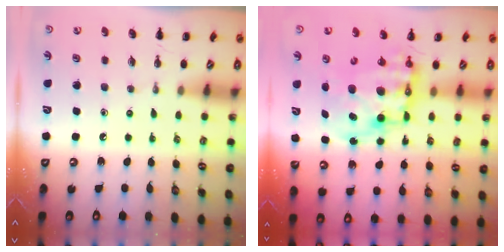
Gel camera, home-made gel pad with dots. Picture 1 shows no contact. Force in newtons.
{"total": 12.8, "press": 12.4, "slide": 3.2}